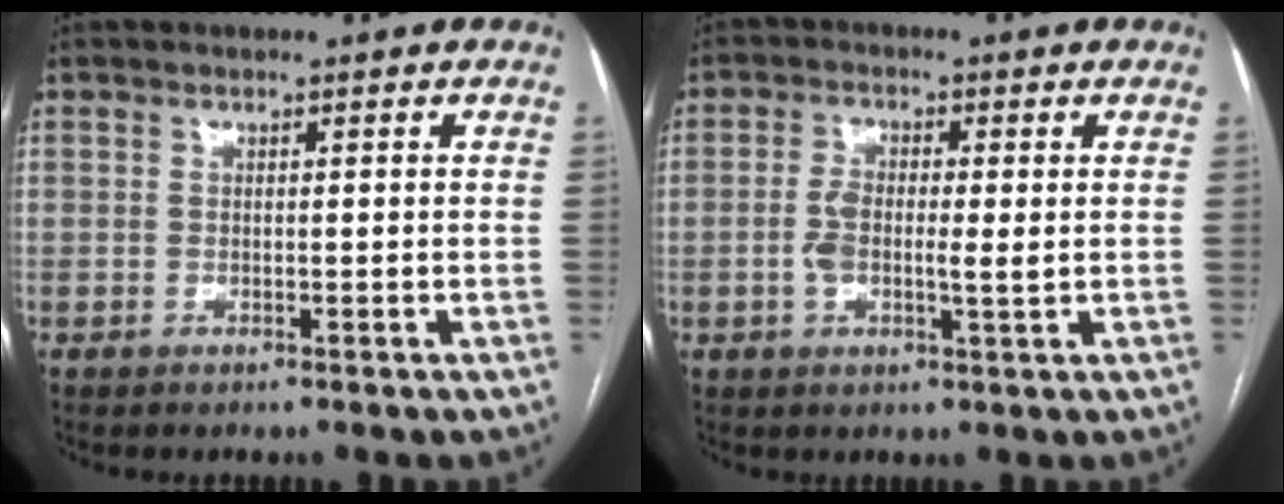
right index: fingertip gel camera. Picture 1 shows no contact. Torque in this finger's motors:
{"motor_torque": [0.12, 0.11, 0.06, 0.07]}